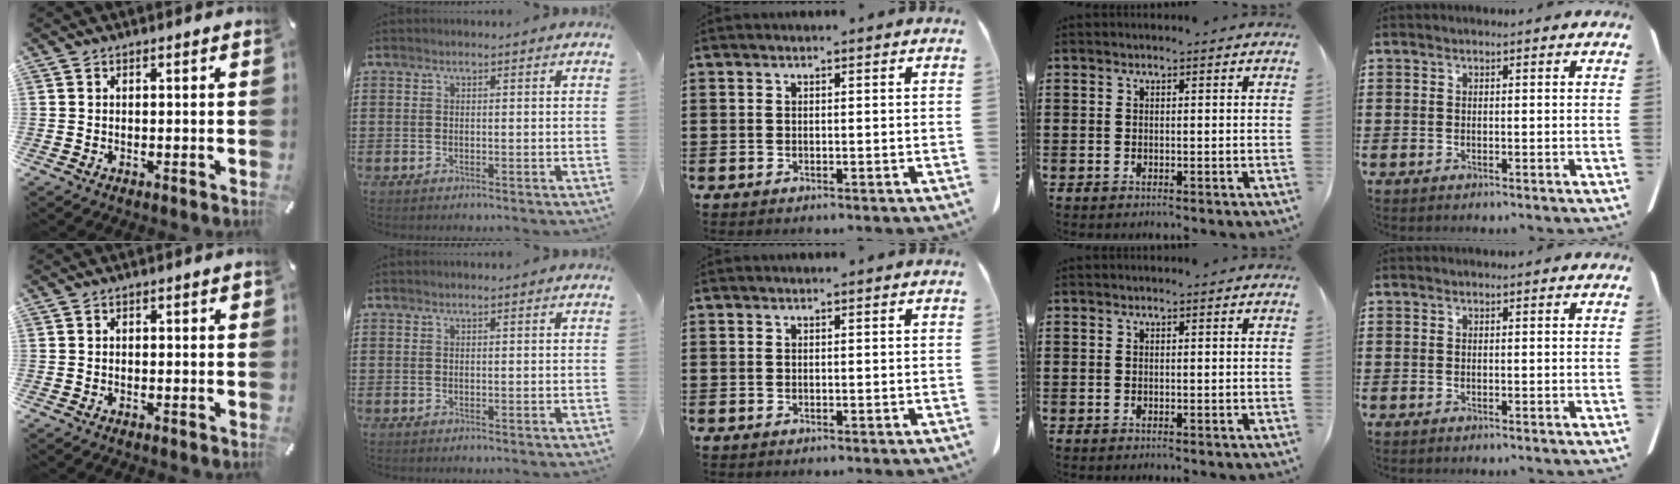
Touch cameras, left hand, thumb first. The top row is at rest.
{"thumb": {"total": 1.0, "force": [-0.2, 0.5, 0.8], "torque": [-0.015, 0.002, -0.005]}}